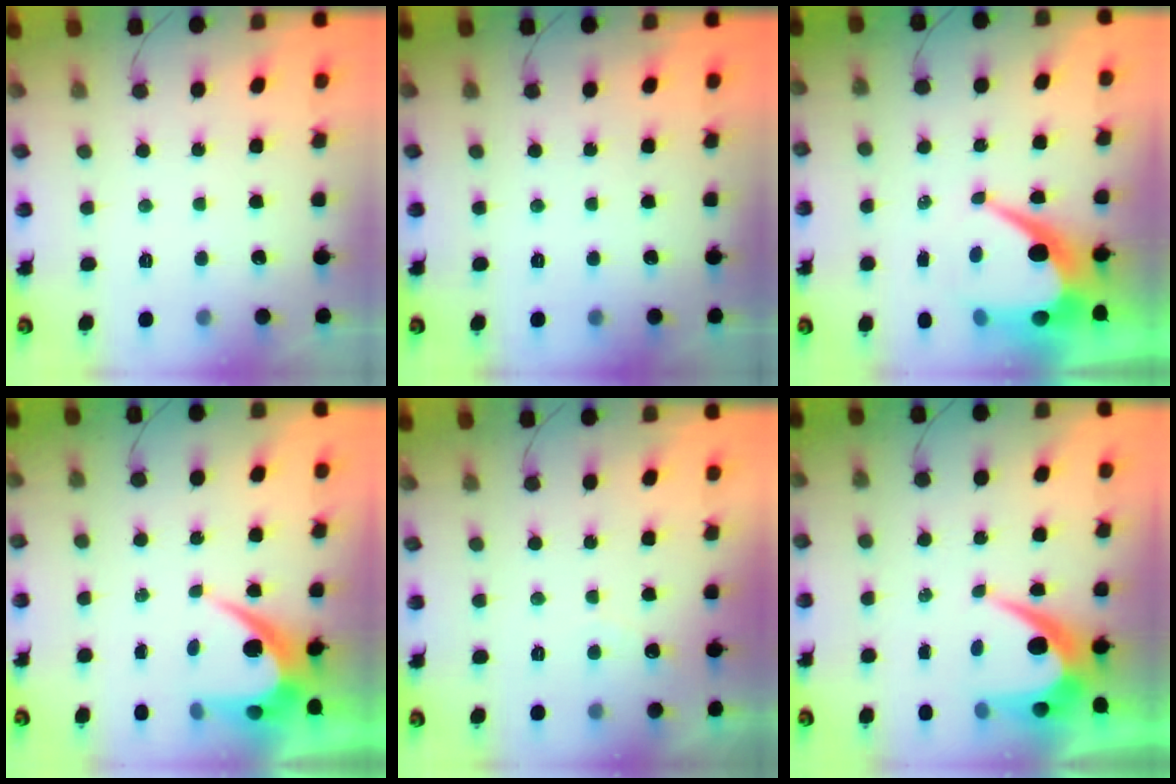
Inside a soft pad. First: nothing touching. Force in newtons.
{"total": 0.0}
{"total": 11.2, "press": 11.1, "slide": 1.0}
{"total": 7.4, "press": 7.4, "slide": 0.1}
{"total": 2.5, "press": 2.5, "slide": 0.1}
{"total": 6.5, "press": 6.5, "slide": 0.6}